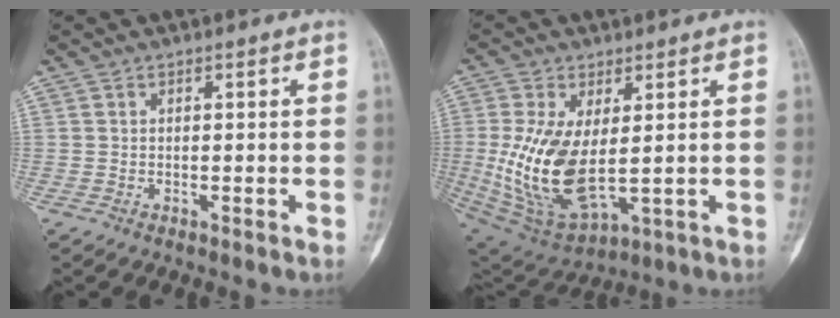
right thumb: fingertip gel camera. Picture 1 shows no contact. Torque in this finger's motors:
{"motor_torque": [2.02, 1.74, 0.94, -1.09, 0.31]}